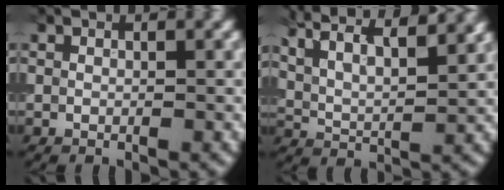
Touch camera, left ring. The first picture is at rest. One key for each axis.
{"total": 12.0, "fx": 8.6, "fy": 4.2, "fz": 7.2, "tx": -0.134, "ty": 0.047, "tz": 0.111}